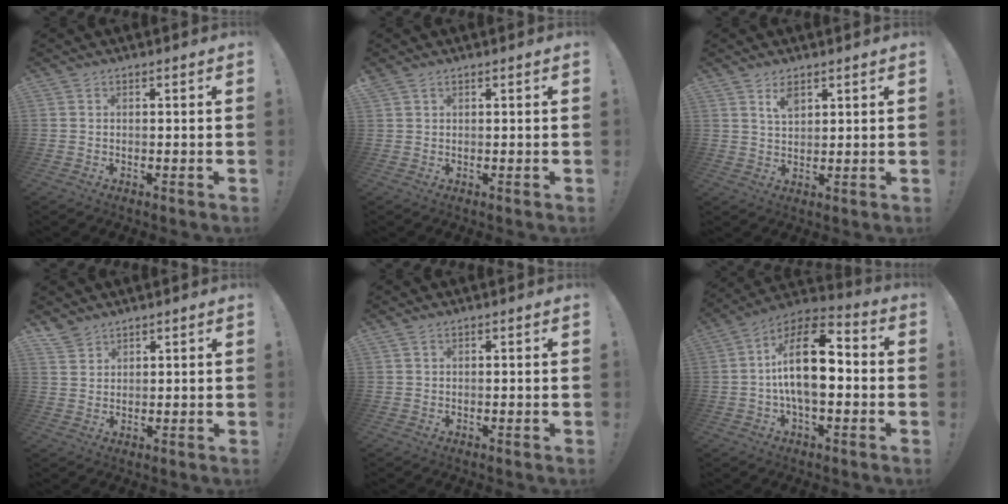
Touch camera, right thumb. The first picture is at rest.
{"total": 0.6, "force": [0.4, 0.3, 0.4], "torque": [0.000, -0.002, 0.007]}
{"total": 4.7, "force": [2.9, 2.3, 2.8], "torque": [-0.040, -0.014, 0.049]}
{"total": 4.2, "force": [3.5, 2.2, 0.6], "torque": [-0.006, -0.026, 0.066]}
{"total": 0.9, "force": [0.6, 0.5, 0.4], "torque": [-0.004, -0.001, 0.011]}
{"total": 17.8, "force": [-0.4, 8.8, 15.5], "torque": [-0.269, 0.011, -0.011]}